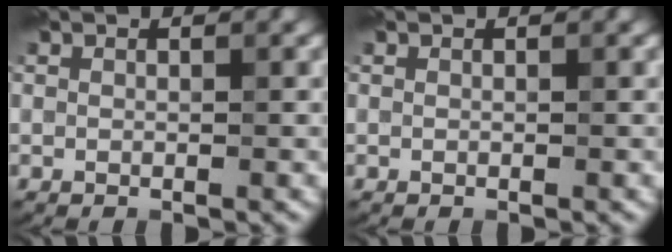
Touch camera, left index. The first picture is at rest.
{"total": 0.0}